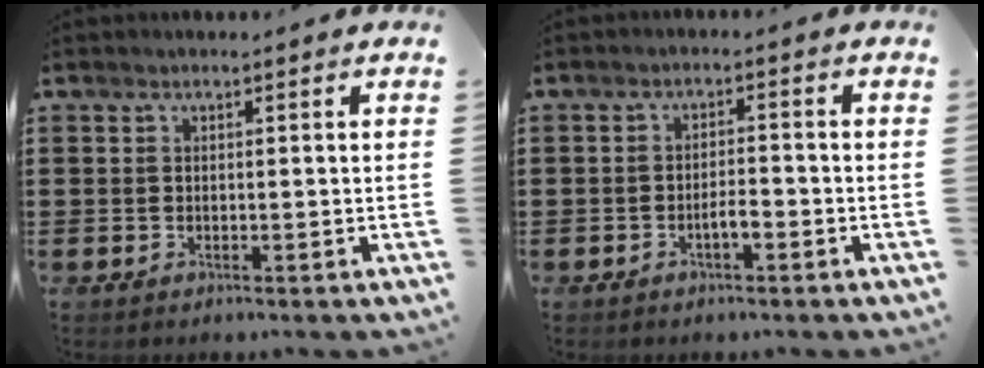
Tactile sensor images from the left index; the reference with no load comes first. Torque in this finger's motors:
{"motor_torque": [0.07, 0.05, 0.06, 0.06]}